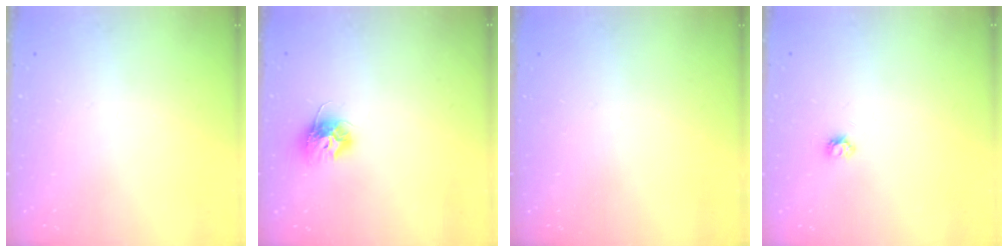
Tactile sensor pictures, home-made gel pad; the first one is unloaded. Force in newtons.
{"total": 9.8, "press": 9.8, "slide": 0.3}
{"total": 0.0}
{"total": 3.9, "press": 3.8, "slide": 0.6}